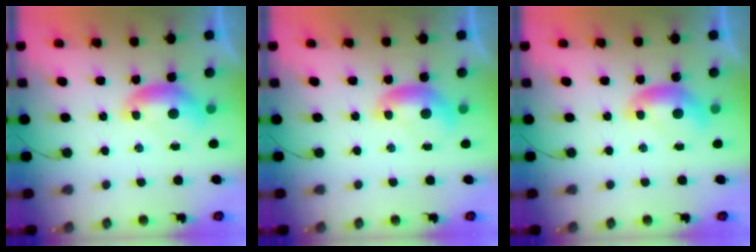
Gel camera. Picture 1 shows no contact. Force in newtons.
{"total": 0.0}
{"total": 0.0}